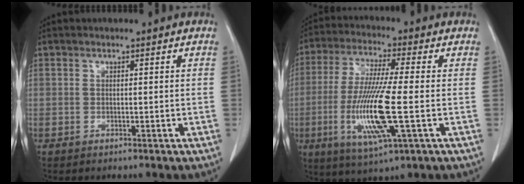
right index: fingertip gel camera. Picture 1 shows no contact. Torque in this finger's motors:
{"motor_torque": [2.14, 0.00, 0.94, 0.21]}